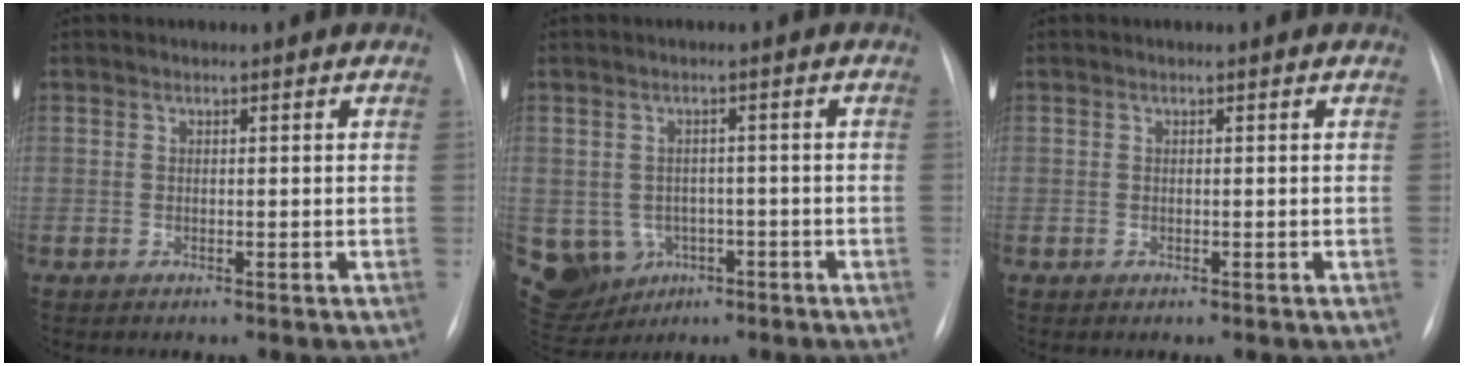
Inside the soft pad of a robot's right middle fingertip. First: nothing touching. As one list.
[{"total": 11.6, "force": [-3.8, 10.4, 3.4], "torque": [-0.102, 0.016, -0.040]}, {"total": 0.0}]